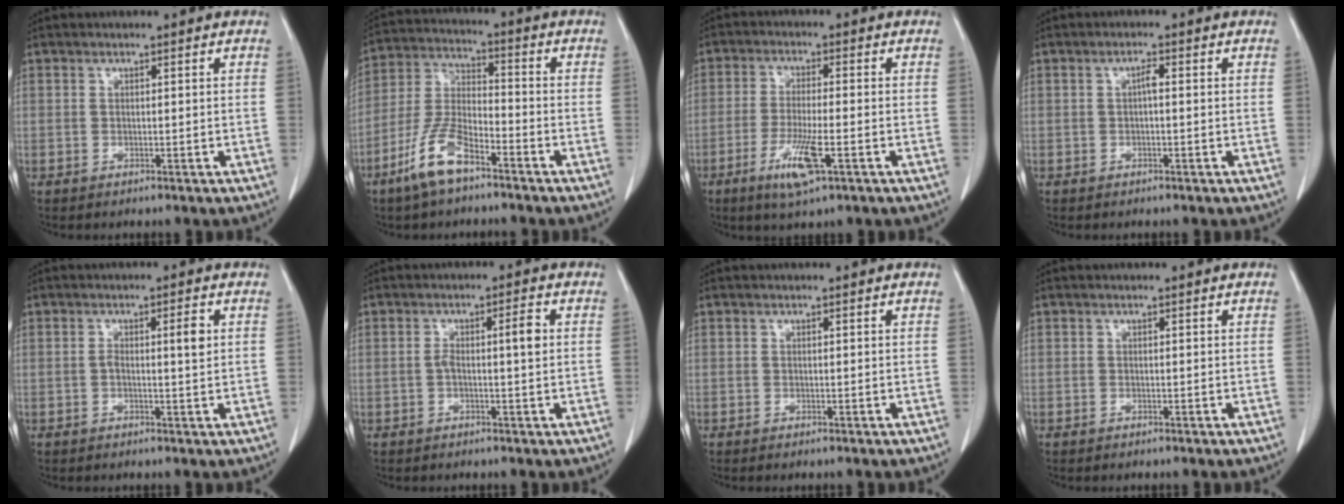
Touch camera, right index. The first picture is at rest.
{"total": 9.7, "force": [-6.2, 2.9, 6.8], "torque": [-0.155, -0.005, -0.126]}
{"total": 7.3, "force": [-3.3, 0.8, 6.4], "torque": [-0.126, -0.016, -0.057]}
{"total": 1.3, "force": [0.0, 0.3, 1.3], "torque": [-0.023, 0.004, -0.001]}
{"total": 2.9, "force": [0.3, 0.2, 2.9], "torque": [-0.050, 0.004, 0.006]}
{"total": 3.7, "force": [0.1, 0.4, 3.7], "torque": [-0.065, 0.012, 0.002]}
{"total": 0.0}
{"total": 0.0}